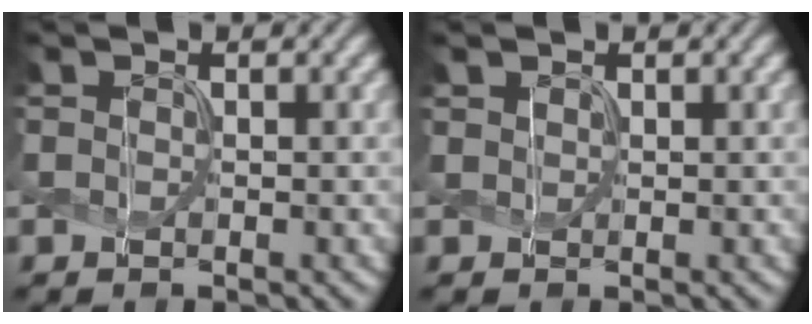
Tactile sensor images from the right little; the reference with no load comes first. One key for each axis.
{"total": 0.6, "fx": 0.5, "fy": 0.3, "fz": 0.0, "tx": -0.003, "ty": 0.000, "tz": 0.013}